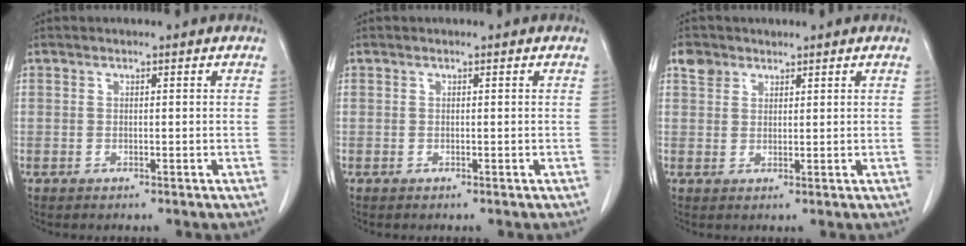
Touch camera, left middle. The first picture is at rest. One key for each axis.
{"total": 0.0}
{"total": 2.6, "fx": 1.8, "fy": 1.8, "fz": 0.4, "tx": -0.009, "ty": 0.011, "tz": 0.034}